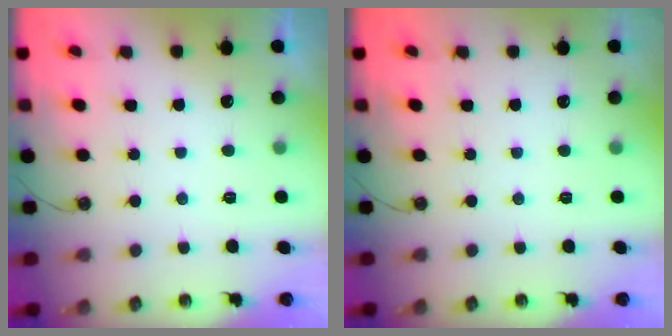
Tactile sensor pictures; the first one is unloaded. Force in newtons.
{"total": 0.0}